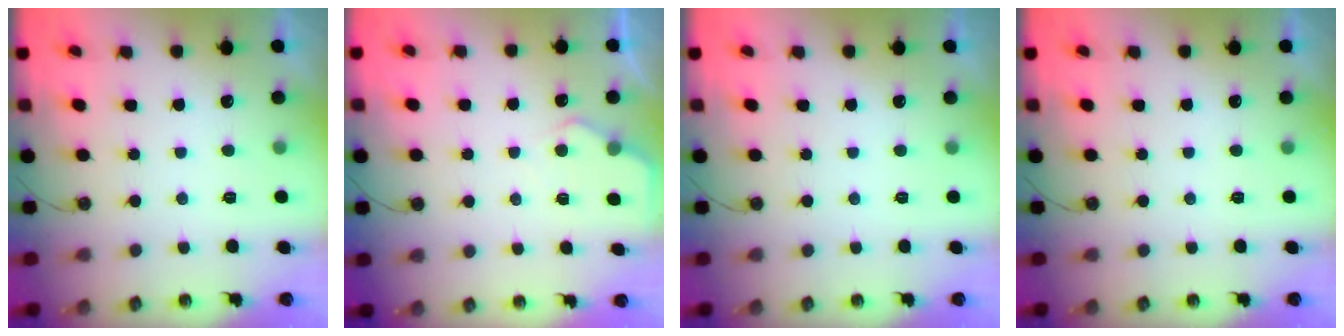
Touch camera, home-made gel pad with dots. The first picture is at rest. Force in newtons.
{"total": 4.9, "press": 4.8, "slide": 0.6}
{"total": 0.0}
{"total": 0.0}